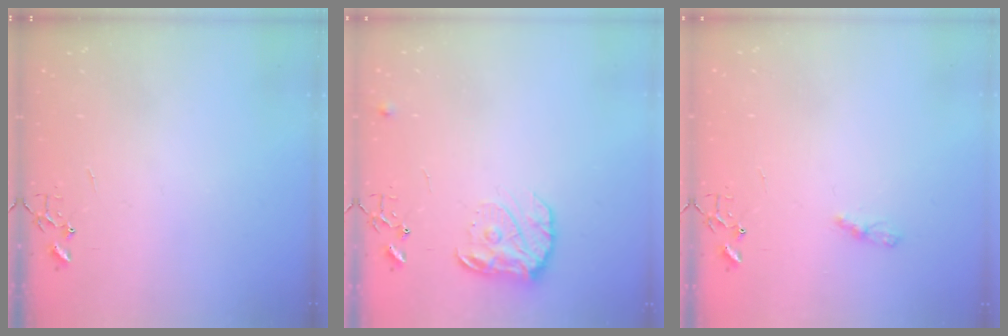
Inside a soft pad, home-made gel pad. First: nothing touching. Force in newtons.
{"total": 12.7, "press": 12.6, "slide": 0.7}
{"total": 4.7, "press": 4.7, "slide": 0.4}